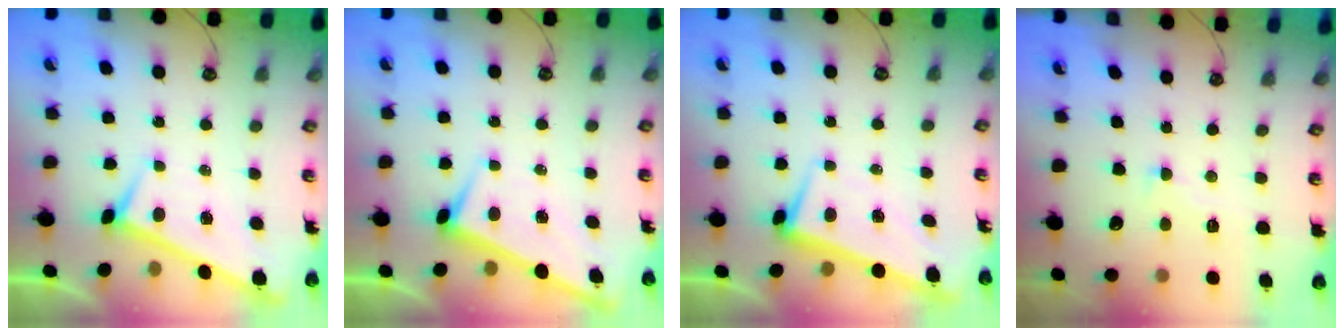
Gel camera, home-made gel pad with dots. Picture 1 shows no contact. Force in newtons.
{"total": 1.9, "press": 1.9, "slide": 0.2}
{"total": 1.9, "press": 1.0, "slide": 1.6}
{"total": 0.9, "press": 0.4, "slide": 0.8}